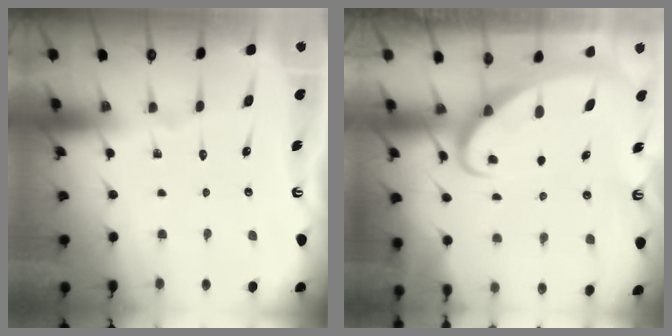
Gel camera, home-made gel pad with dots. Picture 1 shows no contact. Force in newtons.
{"total": 2.0, "press": 2.0, "slide": 0.0}